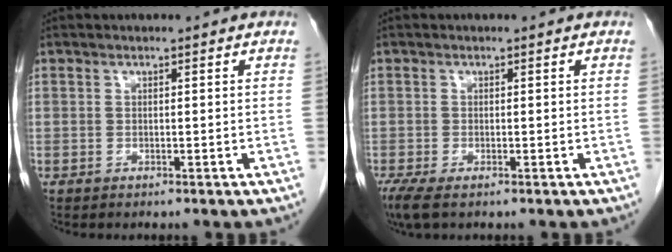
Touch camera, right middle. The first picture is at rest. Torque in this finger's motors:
{"motor_torque": [0.20, -0.44, 0.02, 0.06]}